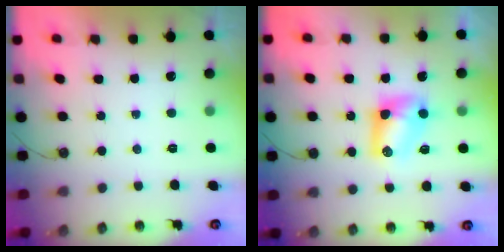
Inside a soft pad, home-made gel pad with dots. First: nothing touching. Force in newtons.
{"total": 7.3, "press": 7.3, "slide": 0.7}